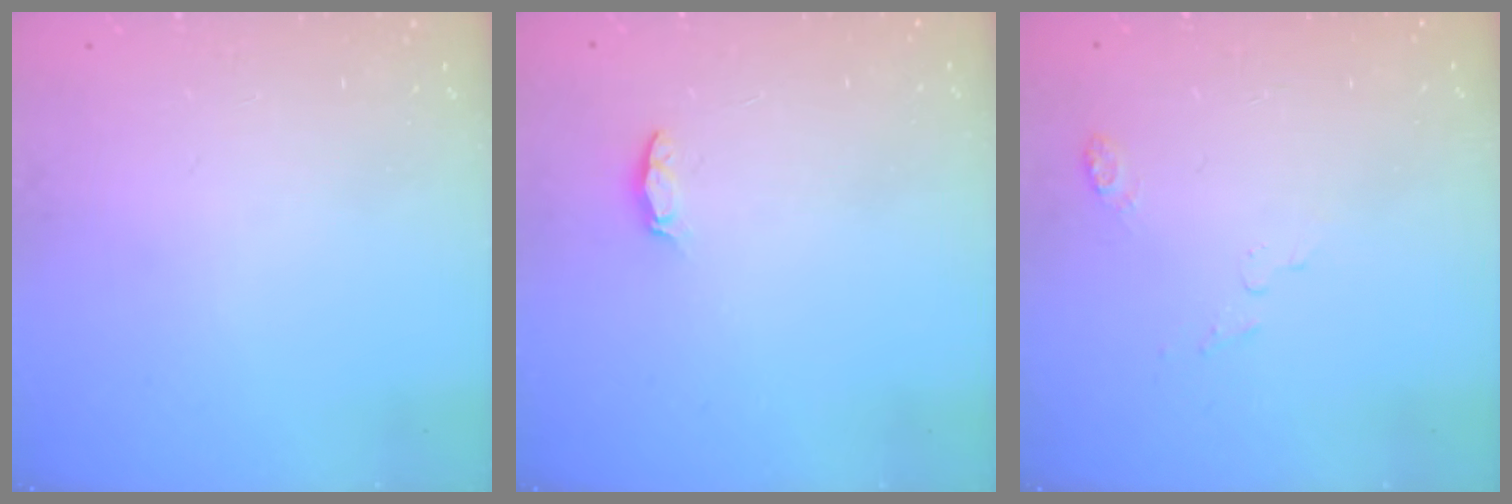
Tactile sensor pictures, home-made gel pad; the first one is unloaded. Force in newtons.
{"total": 3.2, "press": 3.1, "slide": 0.4}
{"total": 4.1, "press": 4.0, "slide": 0.8}